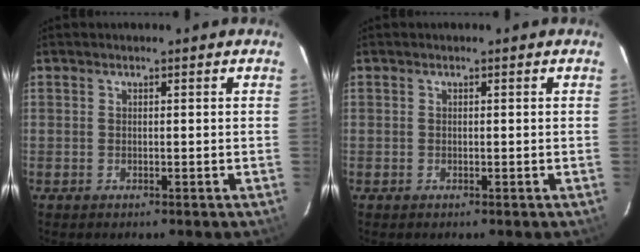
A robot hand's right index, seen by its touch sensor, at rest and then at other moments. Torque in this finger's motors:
{"motor_torque": [0.08, 0.28, -0.02, 0.00]}